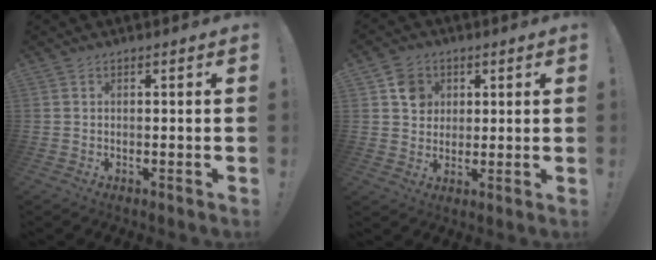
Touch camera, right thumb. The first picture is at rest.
{"total": 7.5, "force": [2.7, 6.7, 1.9], "torque": [-0.016, -0.009, 0.054]}